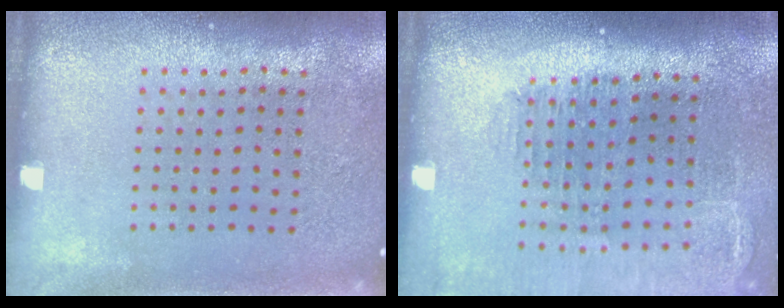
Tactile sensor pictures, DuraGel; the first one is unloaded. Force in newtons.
{"total": 1.4, "press": 1.3, "slide": 0.3}